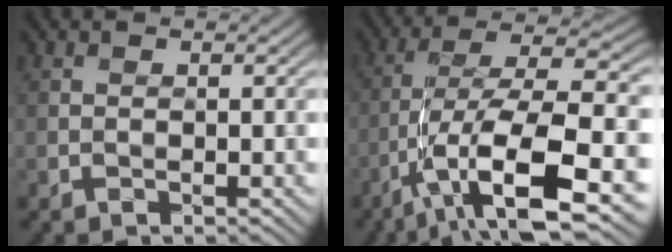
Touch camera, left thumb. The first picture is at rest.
{"total": 13.2, "force": [-5.7, 4.2, 11.2], "torque": [-0.208, -0.006, -0.100]}